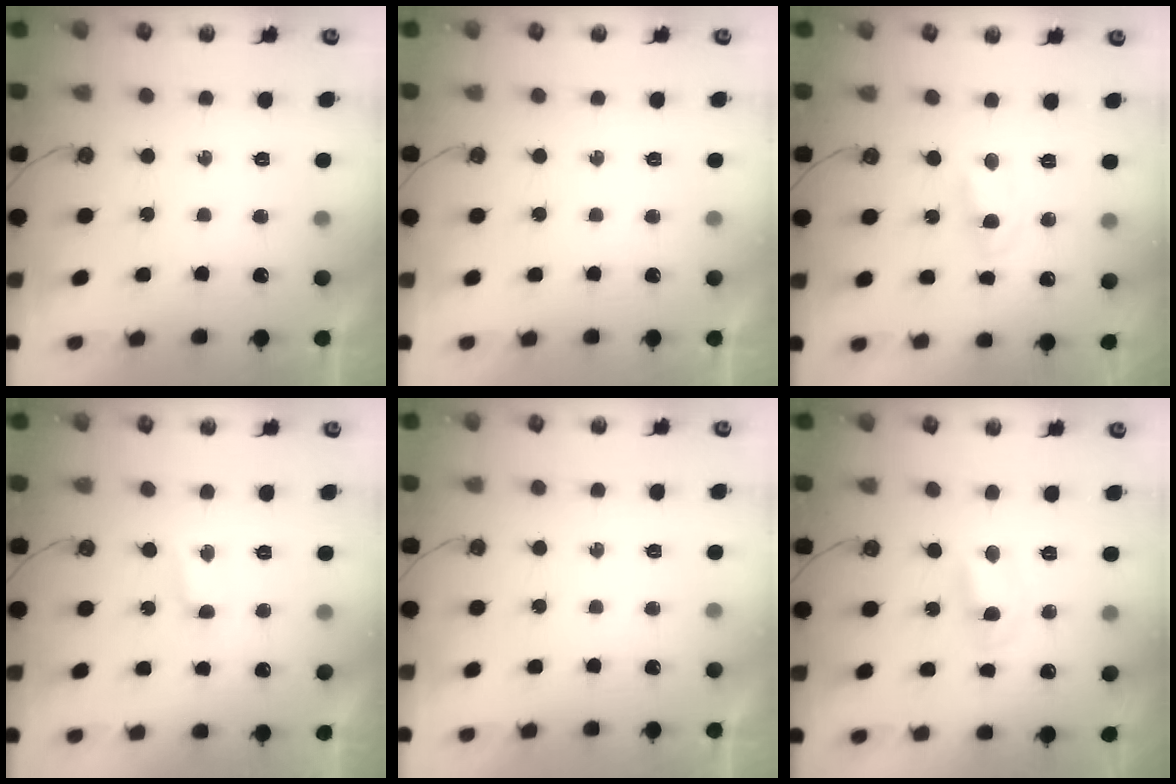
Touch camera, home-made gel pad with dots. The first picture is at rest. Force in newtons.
{"total": 0.0}
{"total": 1.8, "press": 1.8, "slide": 0.3}
{"total": 1.6, "press": 1.5, "slide": 0.2}
{"total": 0.0}
{"total": 2.2, "press": 2.2, "slide": 0.3}